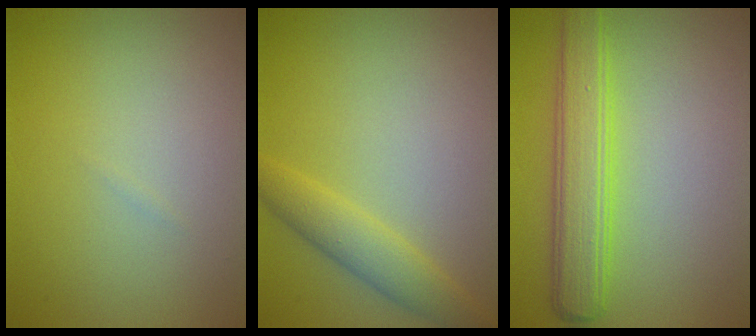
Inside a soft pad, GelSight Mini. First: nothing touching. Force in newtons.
{"total": 2.9, "press": 2.9, "slide": 0.1}
{"total": 4.5, "press": 4.5, "slide": 0.2}